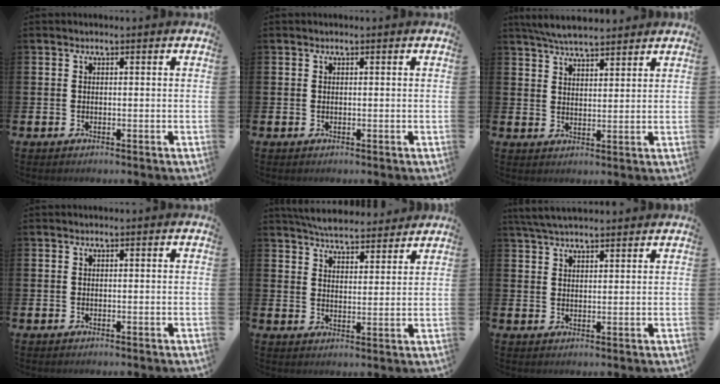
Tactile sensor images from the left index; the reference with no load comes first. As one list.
[{"total": 0.0}, {"total": 5.8, "force": [5.5, 0.9, 1.6], "torque": [-0.038, -0.019, 0.101]}, {"total": 0.0}, {"total": 5.7, "force": [5.6, 0.8, 0.7], "torque": [-0.025, -0.034, 0.100]}, {"total": 4.5, "force": [4.2, 0.9, 1.4], "torque": [-0.031, -0.012, 0.078]}]